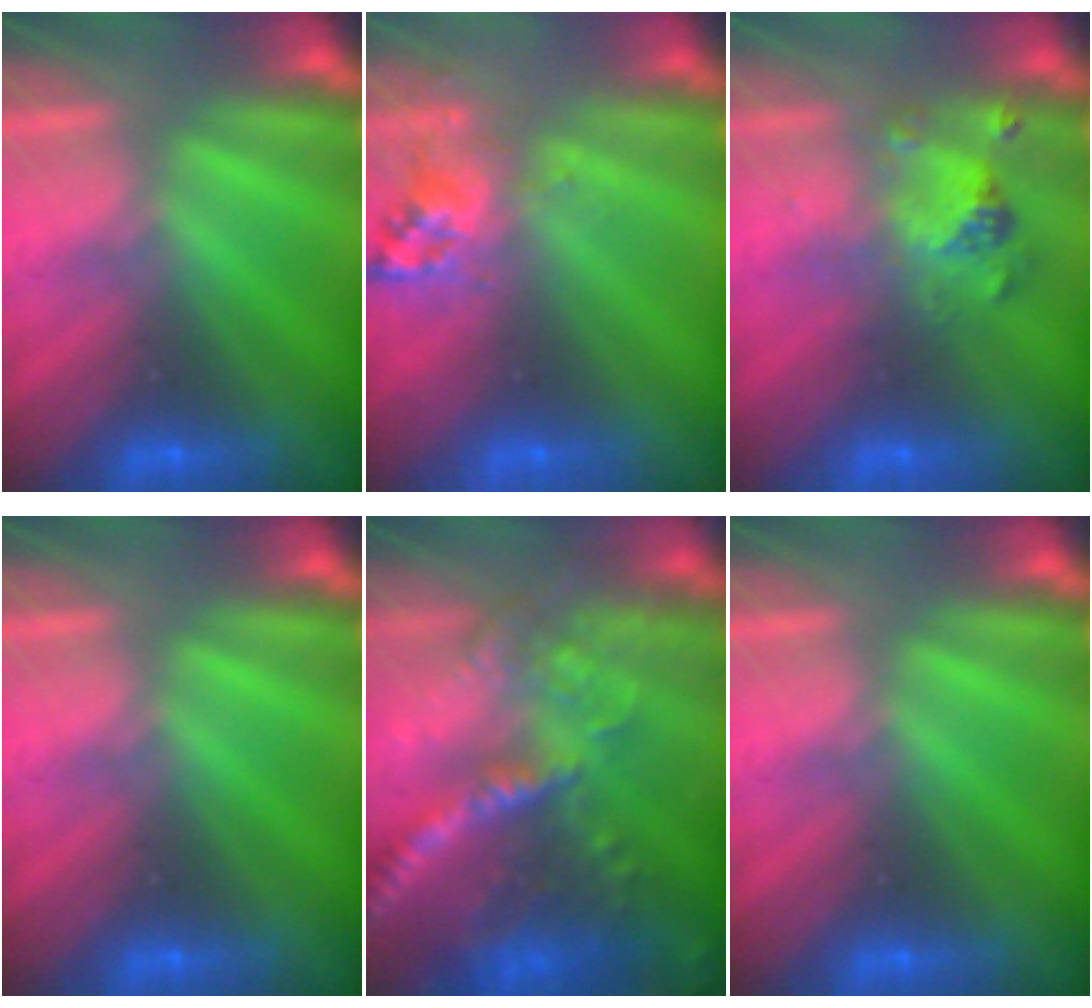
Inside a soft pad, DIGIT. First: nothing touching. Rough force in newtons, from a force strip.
{"total": 2.6}
{"total": 2.4}
{"total": 0.0}
{"total": 5.6}
{"total": 0.0}